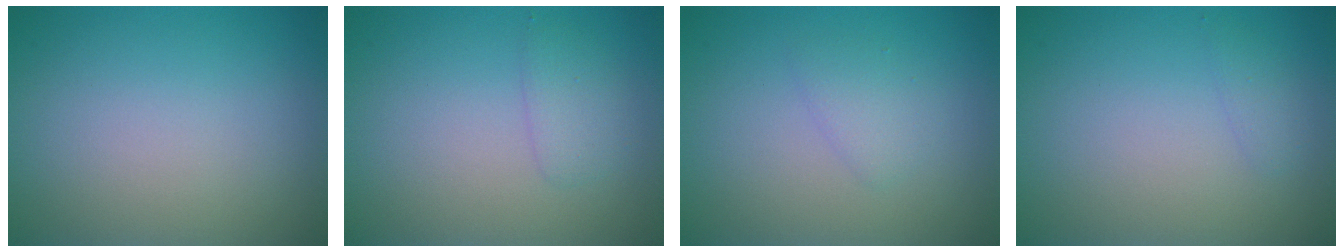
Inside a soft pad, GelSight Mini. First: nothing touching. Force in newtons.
{"total": 1.5, "press": 1.5, "slide": 0.1}
{"total": 1.4, "press": 1.4, "slide": 0.0}
{"total": 0.8, "press": 0.8, "slide": 0.0}